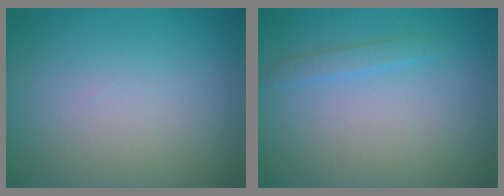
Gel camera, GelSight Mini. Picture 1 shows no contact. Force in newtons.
{"total": 1.1, "press": 1.1, "slide": 0.1}